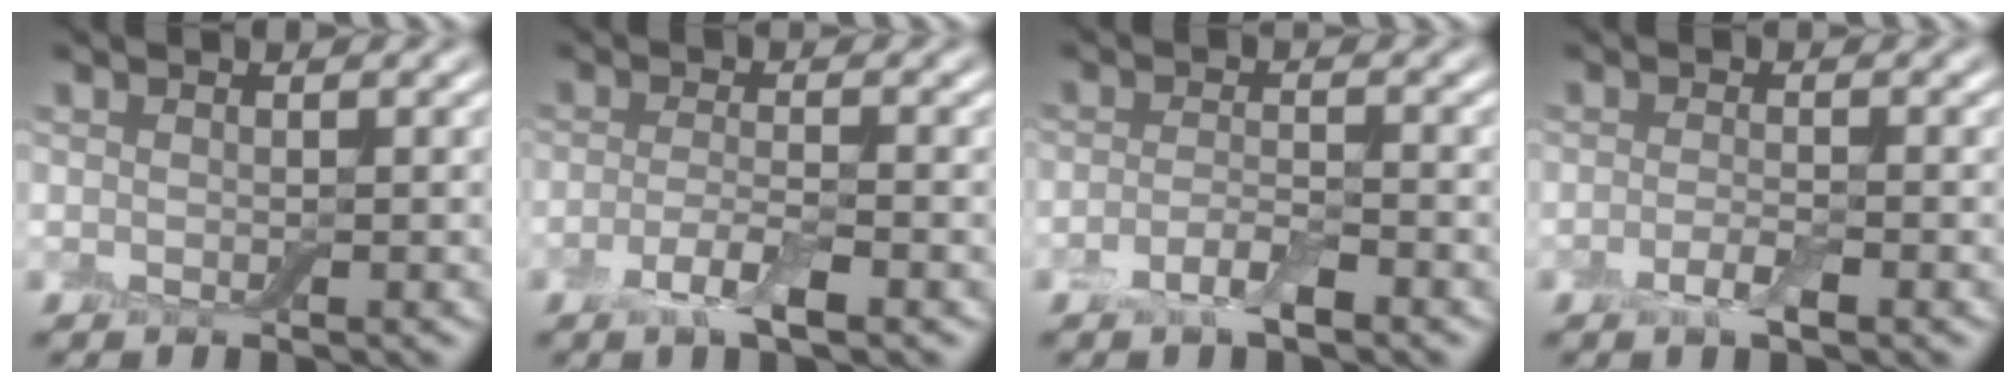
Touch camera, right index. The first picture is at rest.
{"total": 3.2, "force": [-1.5, 0.9, 2.7], "torque": [-0.058, -0.002, -0.033]}
{"total": 2.8, "force": [-1.6, 0.9, 2.1], "torque": [-0.047, 0.001, -0.035]}
{"total": 2.1, "force": [-1.0, 0.5, 1.7], "torque": [-0.035, -0.001, -0.022]}